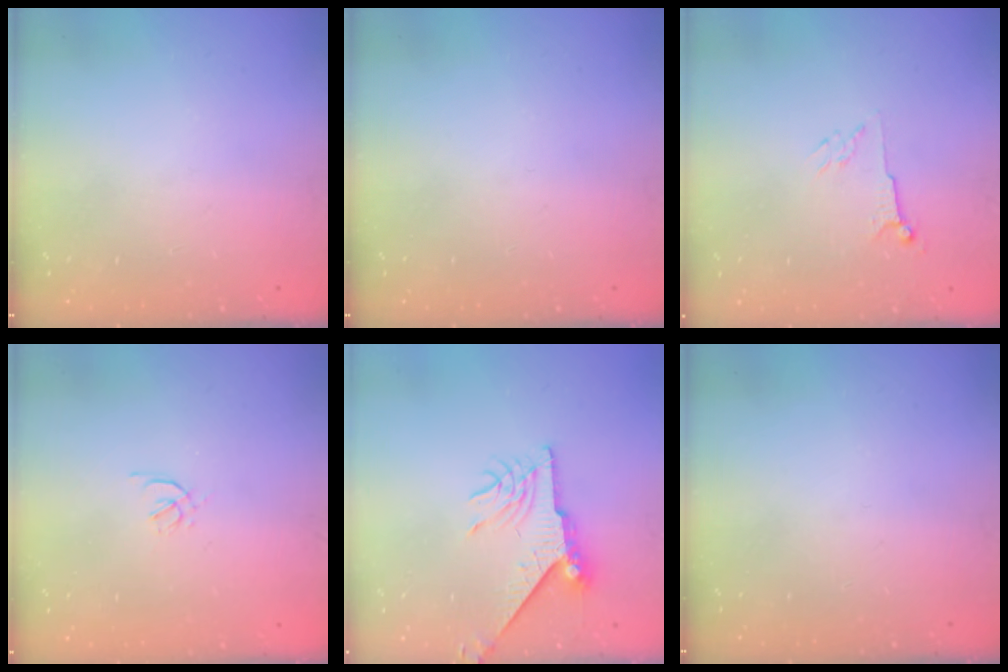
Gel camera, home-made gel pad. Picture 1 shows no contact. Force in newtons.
{"total": 0.0}
{"total": 4.5, "press": 4.4, "slide": 1.0}
{"total": 1.7, "press": 1.6, "slide": 0.5}
{"total": 8.7, "press": 8.7, "slide": 0.6}
{"total": 0.0}